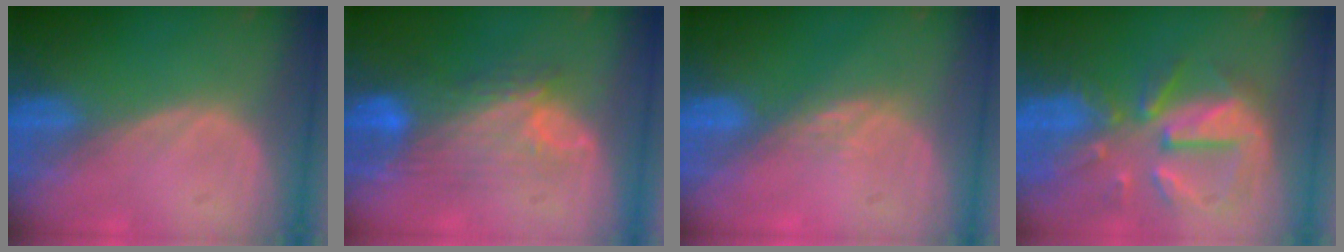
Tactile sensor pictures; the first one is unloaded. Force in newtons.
{"total": 9.0, "press": 8.0, "slide": 4.1}
{"total": 2.4, "press": 1.9, "slide": 1.4}
{"total": 10.3, "press": 9.2, "slide": 4.5}